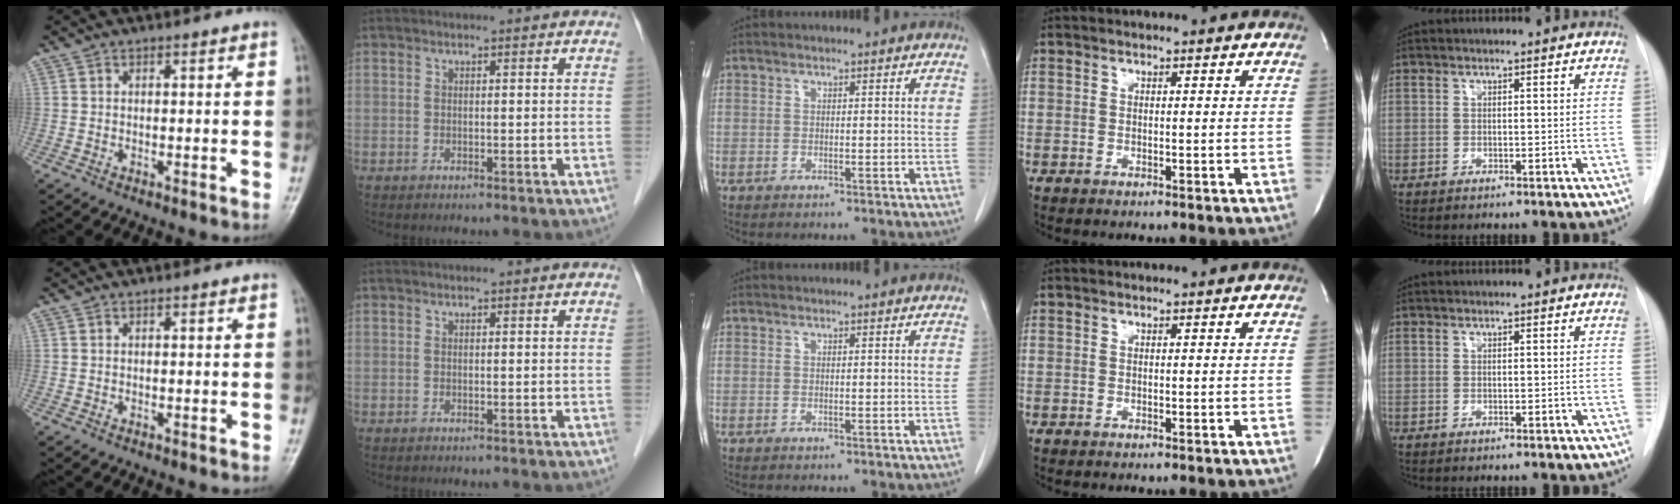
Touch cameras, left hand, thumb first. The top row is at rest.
{}